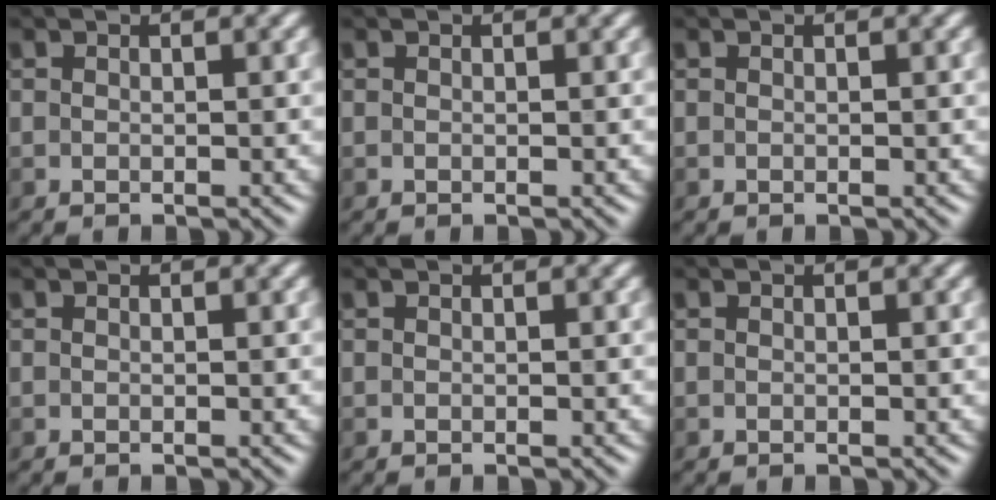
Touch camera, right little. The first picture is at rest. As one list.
[{"total": 0.0}, {"total": 0.0}, {"total": 0.0}, {"total": 0.0}, {"total": 0.0}]